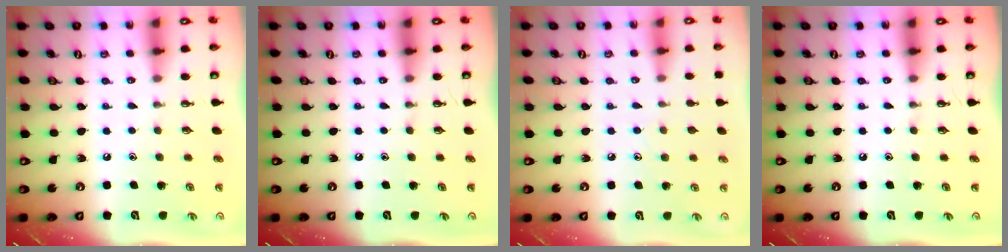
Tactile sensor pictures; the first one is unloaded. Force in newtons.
{"total": 0.0}
{"total": 5.5, "press": 5.5, "slide": 0.5}
{"total": 0.0}